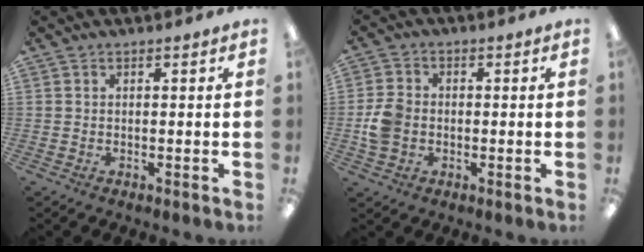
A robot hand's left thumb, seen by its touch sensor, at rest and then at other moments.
{"total": 6.5, "force": [-0.9, 5.4, 3.5], "torque": [-0.069, 0.009, -0.015]}